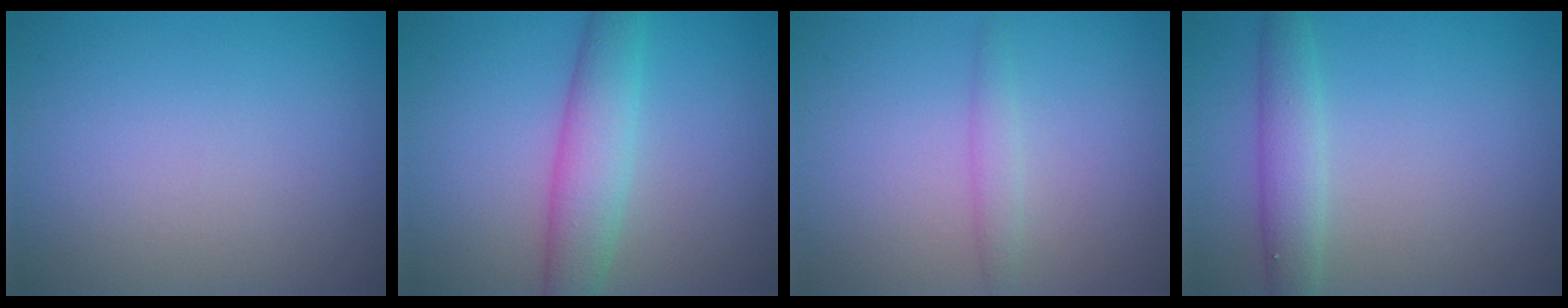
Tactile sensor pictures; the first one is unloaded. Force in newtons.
{"total": 4.5, "press": 4.4, "slide": 0.3}
{"total": 1.4, "press": 1.4, "slide": 0.0}
{"total": 2.8, "press": 2.8, "slide": 0.1}